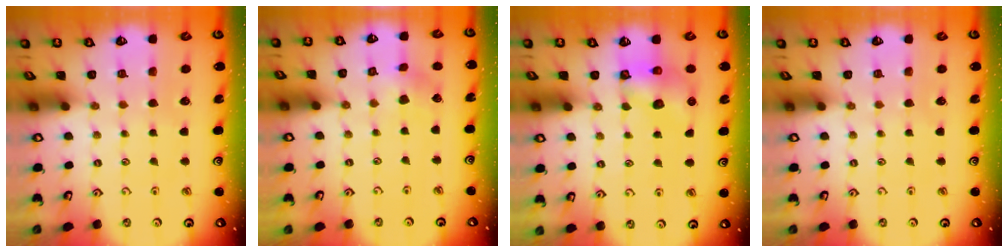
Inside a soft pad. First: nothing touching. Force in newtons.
{"total": 3.1, "press": 3.0, "slide": 0.6}
{"total": 6.0, "press": 6.0, "slide": 0.1}
{"total": 0.0}